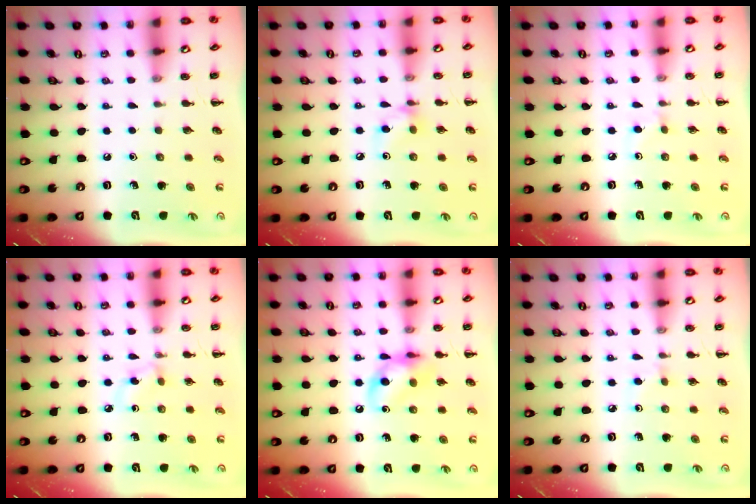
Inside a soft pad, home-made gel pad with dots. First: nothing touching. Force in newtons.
{"total": 6.5, "press": 6.4, "slide": 0.8}
{"total": 2.7, "press": 2.5, "slide": 1.0}
{"total": 2.9, "press": 2.7, "slide": 1.2}
{"total": 12.5, "press": 12.3, "slide": 2.1}
{"total": 2.0, "press": 1.8, "slide": 0.8}